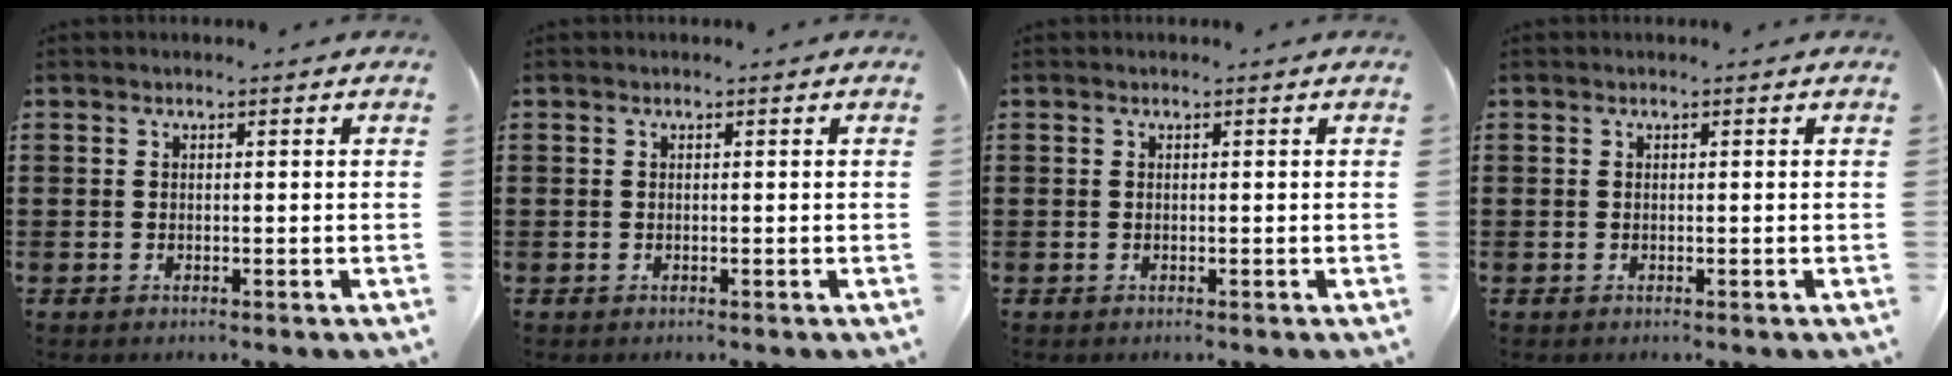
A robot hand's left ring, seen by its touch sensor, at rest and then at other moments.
{"total": 0.0}
{"total": 0.0}
{"total": 0.0}